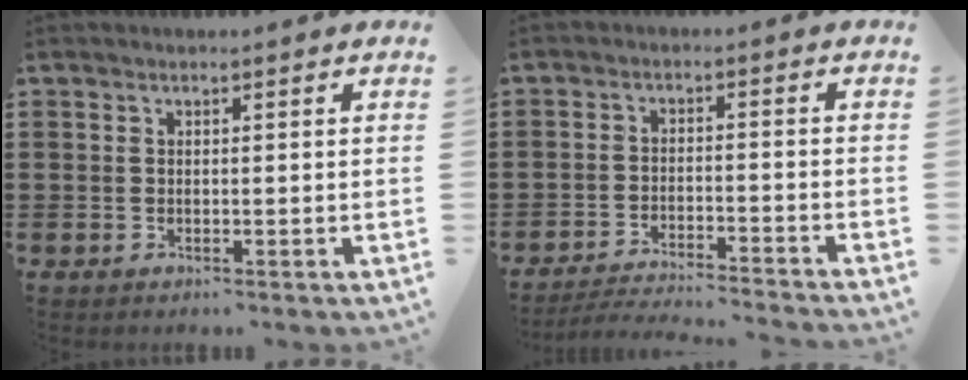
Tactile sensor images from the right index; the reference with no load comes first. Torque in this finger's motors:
{"motor_torque": [0.92, 1.22, -0.29, 0.01]}